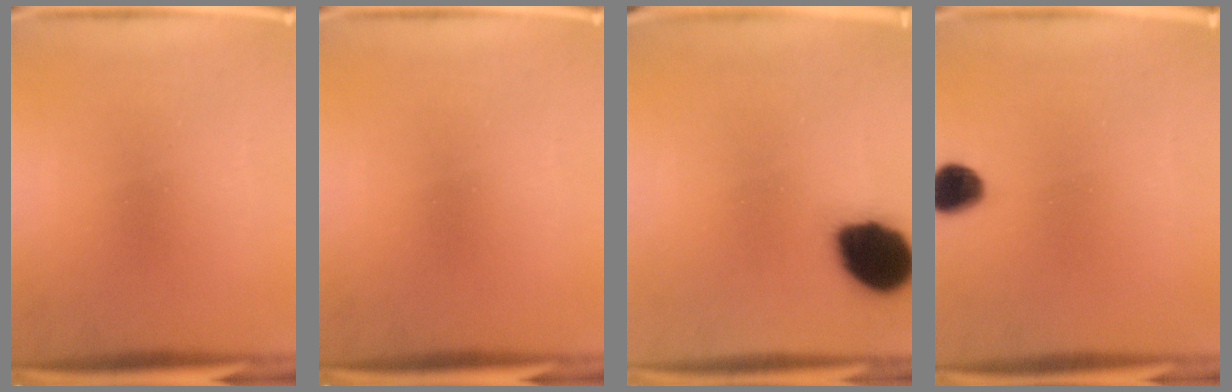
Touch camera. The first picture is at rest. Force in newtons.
{"total": 0.0}
{"total": 16.2}
{"total": 6.1}